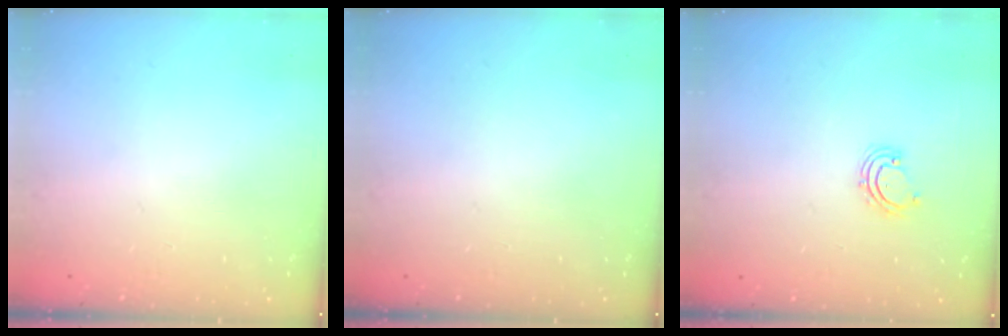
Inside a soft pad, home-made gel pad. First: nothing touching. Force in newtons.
{"total": 0.0}
{"total": 2.9, "press": 2.9, "slide": 0.4}